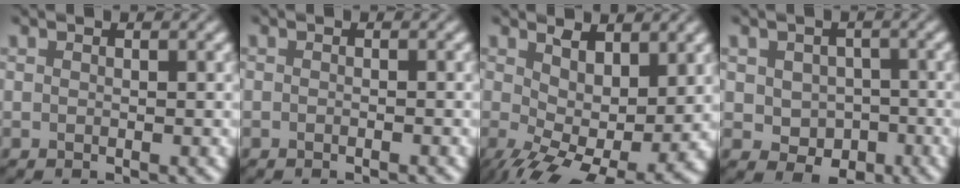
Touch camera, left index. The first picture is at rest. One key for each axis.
{"total": 0.7, "fx": -0.6, "fy": -0.1, "fz": 0.2, "tx": -0.002, "ty": 0.002, "tz": -0.012}
{"total": 6.5, "fx": 0.2, "fy": 2.8, "fz": 5.9, "tx": -0.103, "ty": -0.012, "tz": 0.006}
{"total": 3.8, "fx": -0.8, "fy": 3.1, "fz": 2.1, "tx": -0.033, "ty": -0.008, "tz": -0.007}